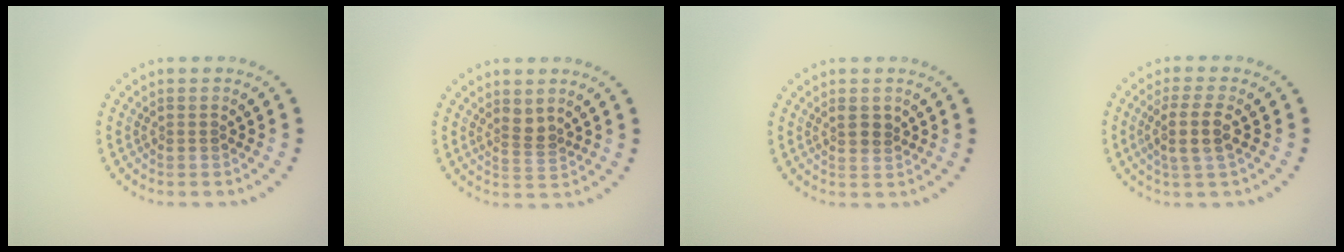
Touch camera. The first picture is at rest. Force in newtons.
{"total": 1.7, "press": 1.3, "slide": 1.1}
{"total": 1.5, "press": 1.4, "slide": 0.5}
{"total": 2.8, "press": 2.6, "slide": 1.2}